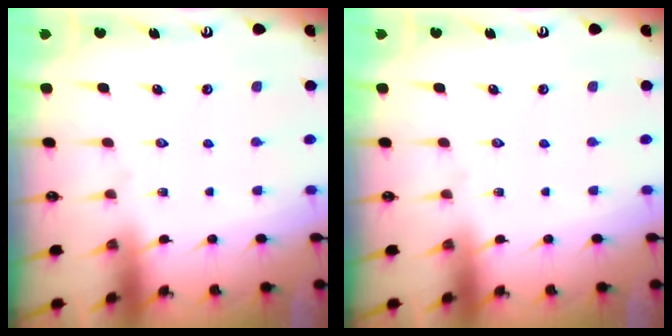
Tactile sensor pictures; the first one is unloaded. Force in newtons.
{"total": 0.0}